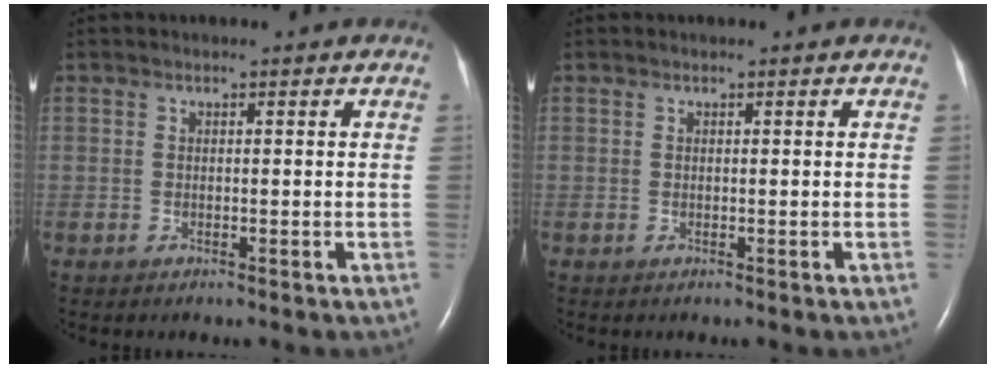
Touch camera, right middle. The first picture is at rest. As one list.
[{"total": 0.0}]